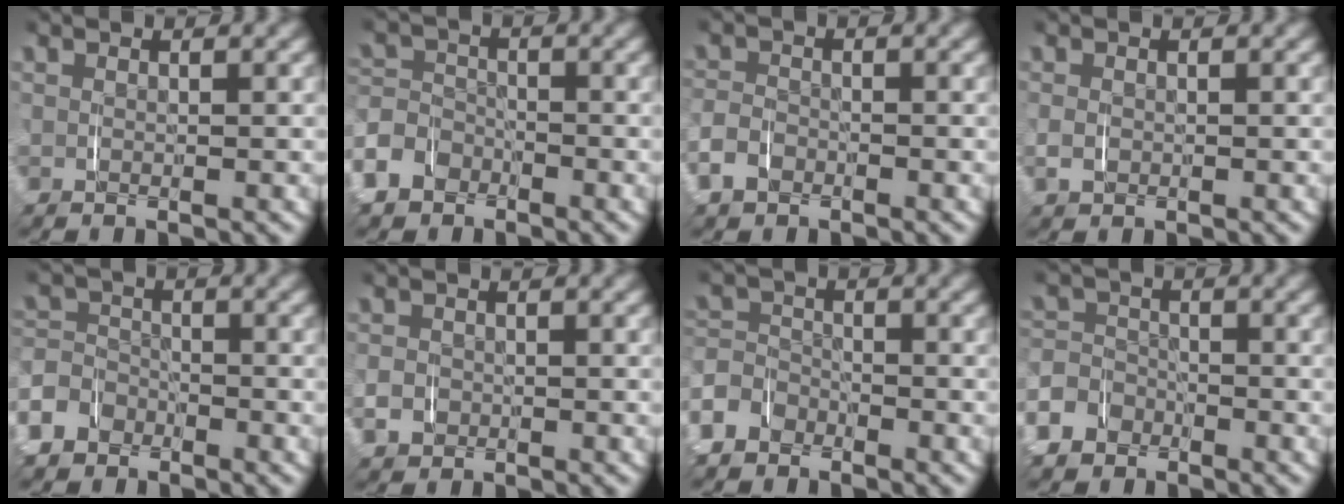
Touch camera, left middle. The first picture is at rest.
{"total": 5.9, "force": [-3.1, 4.8, 1.5], "torque": [-0.041, -0.015, -0.057]}
{"total": 2.8, "force": [-1.4, 2.2, 1.2], "torque": [-0.035, -0.003, -0.028]}
{"total": 1.2, "force": [-0.2, 1.0, 0.7], "torque": [-0.016, 0.000, -0.002]}
{"total": 6.0, "force": [-3.1, 5.0, 1.3], "torque": [-0.037, -0.014, -0.059]}
{"total": 2.5, "force": [-0.7, 2.2, 0.8], "torque": [-0.026, -0.007, -0.012]}
{"total": 5.3, "force": [-3.0, 4.2, 1.2], "torque": [-0.035, -0.015, -0.054]}
{"total": 6.2, "force": [-3.1, 5.2, 1.3], "torque": [-0.034, -0.012, -0.062]}